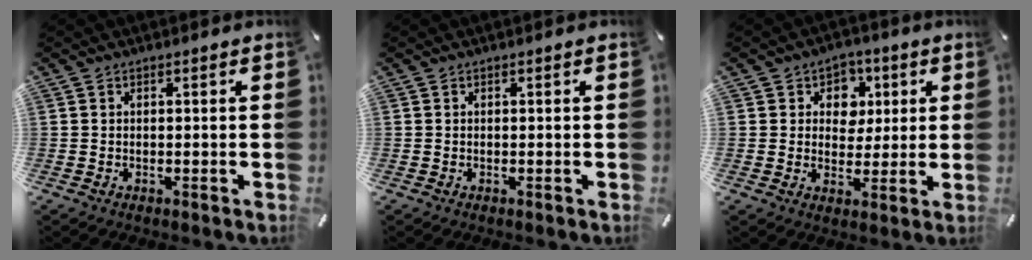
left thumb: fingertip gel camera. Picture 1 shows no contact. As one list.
[{"total": 0.0}, {"total": 7.4, "force": [2.0, 6.7, 2.3], "torque": [-0.030, -0.006, 0.033]}]